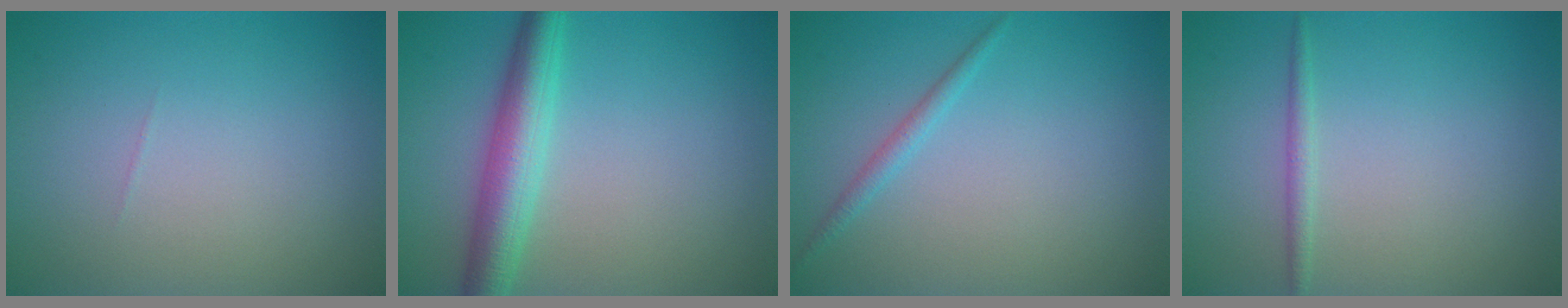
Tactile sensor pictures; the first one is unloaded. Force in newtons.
{"total": 4.6, "press": 4.6, "slide": 0.0}
{"total": 1.2, "press": 1.2, "slide": 0.0}
{"total": 1.1, "press": 1.1, "slide": 0.1}